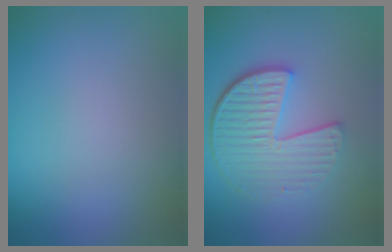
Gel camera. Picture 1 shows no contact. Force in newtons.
{"total": 5.8, "press": 4.2, "slide": 4.0}